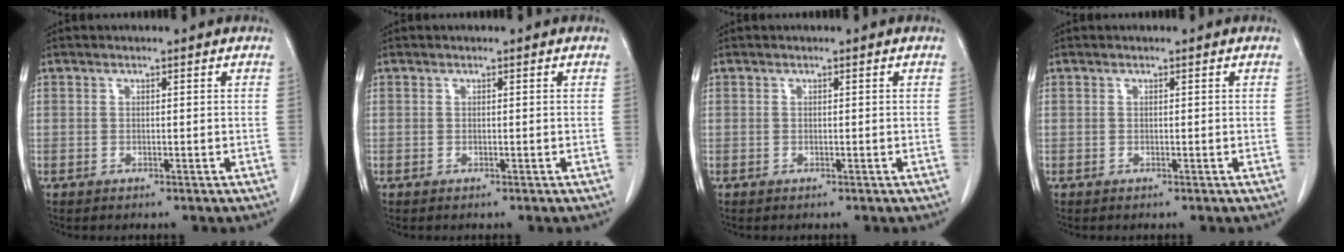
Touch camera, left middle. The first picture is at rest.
{"total": 0.0}
{"total": 0.0}
{"total": 0.0}